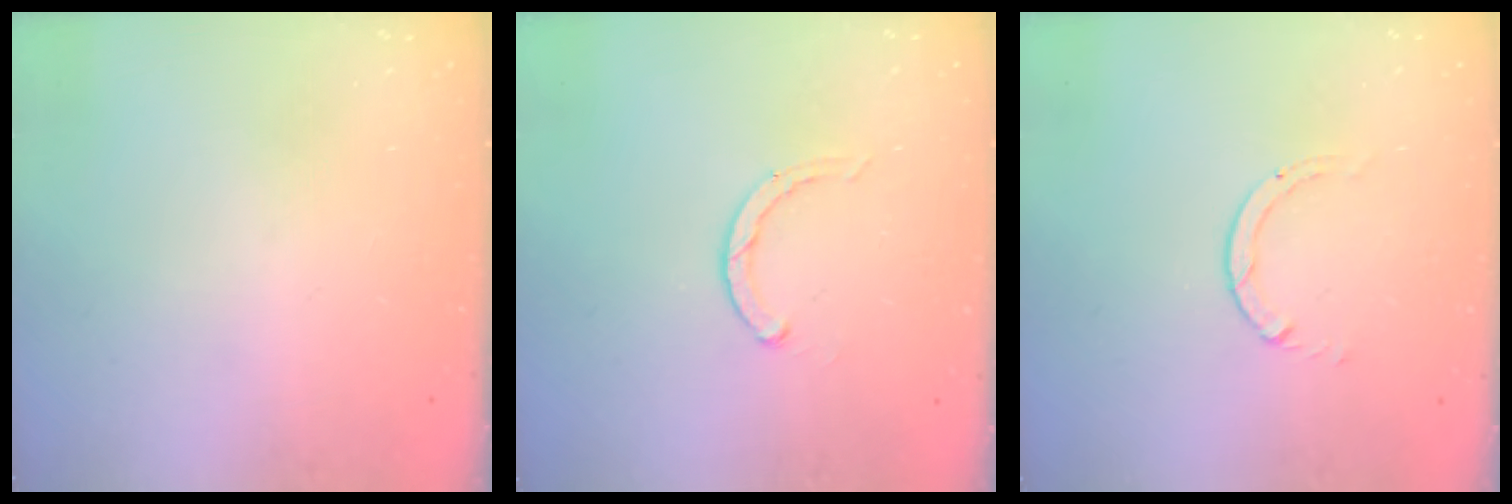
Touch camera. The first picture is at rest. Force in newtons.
{"total": 2.3, "press": 2.3, "slide": 0.3}
{"total": 0.9, "press": 0.9, "slide": 0.1}